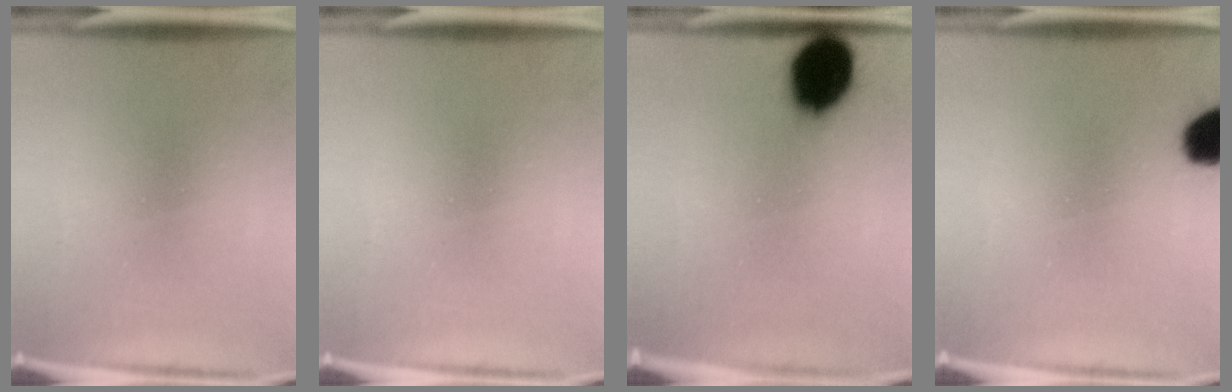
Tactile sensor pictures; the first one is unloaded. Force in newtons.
{"total": 0.0}
{"total": 13.7}
{"total": 7.4}